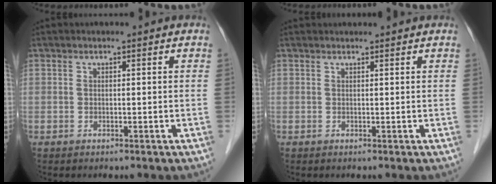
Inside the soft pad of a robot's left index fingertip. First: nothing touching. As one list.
[{"total": 2.4, "force": [2.3, 0.2, 0.4], "torque": [-0.007, 0.025, 0.032]}]